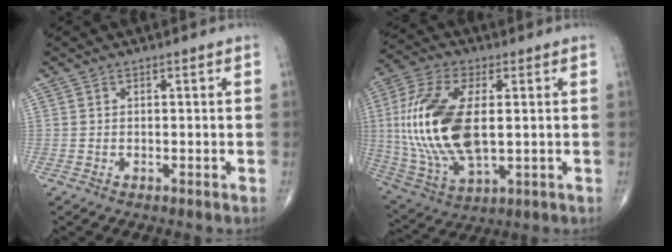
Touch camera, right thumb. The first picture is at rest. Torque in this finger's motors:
{"motor_torque": [-0.13, 1.45, 2.18, 0.59, 0.30]}